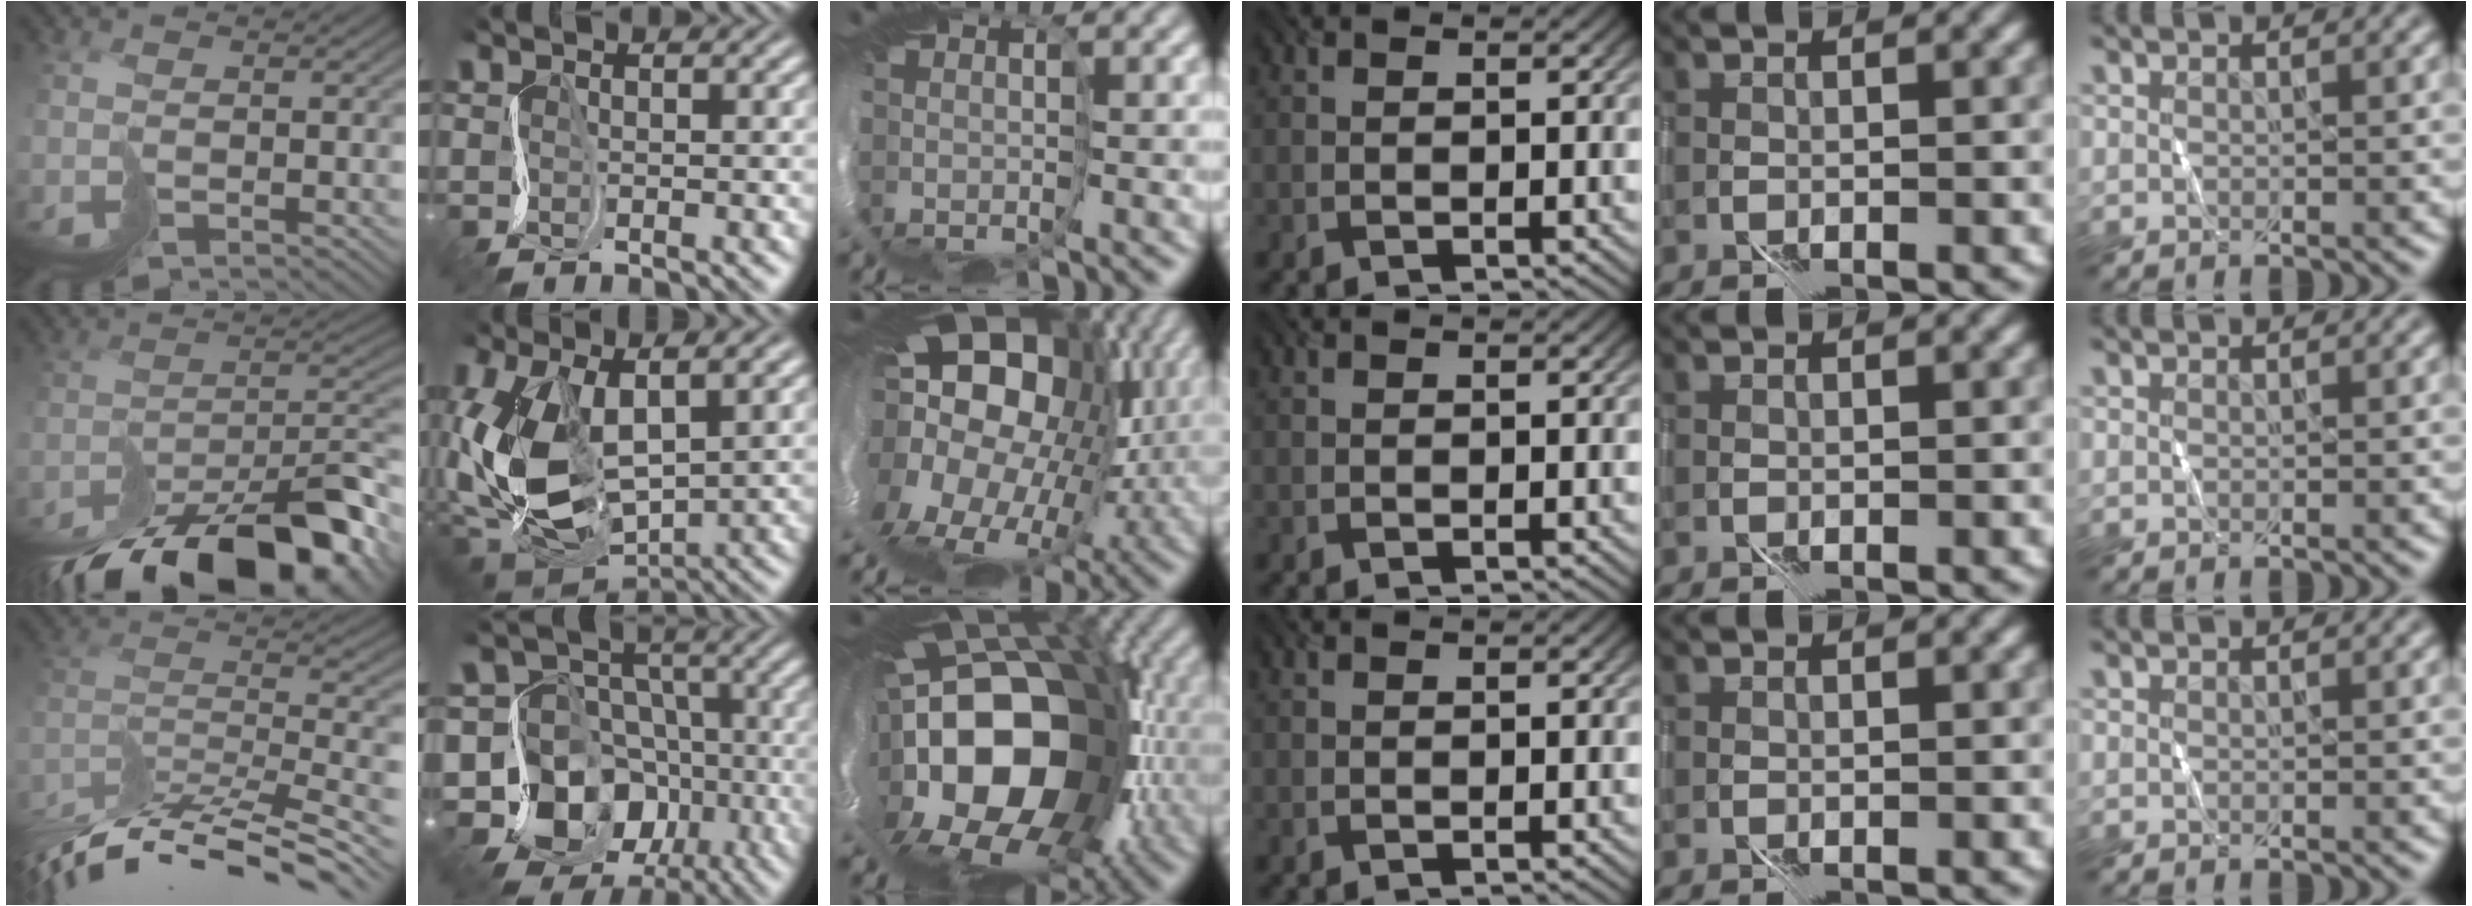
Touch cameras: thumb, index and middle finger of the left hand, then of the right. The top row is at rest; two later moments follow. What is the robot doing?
{"motion": "cut", "object": "paper bag"}